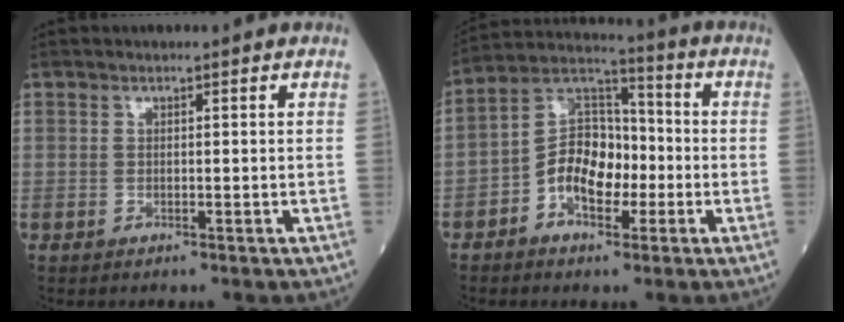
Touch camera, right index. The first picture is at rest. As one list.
[{"total": 10.4, "force": [-3.1, 6.3, 7.7], "torque": [-0.148, 0.032, -0.059]}]